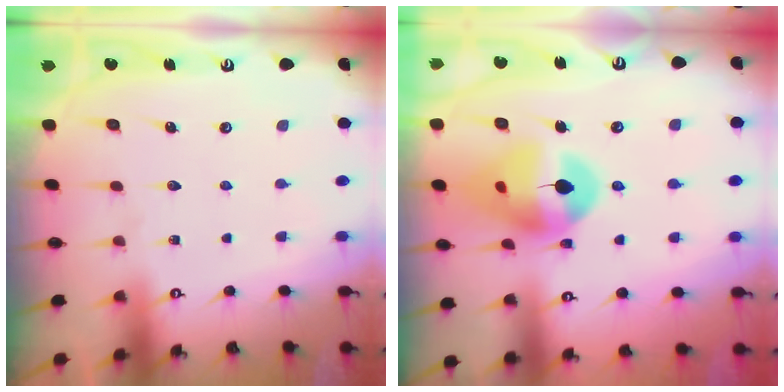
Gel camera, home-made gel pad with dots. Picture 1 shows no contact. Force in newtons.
{"total": 15.8, "press": 15.6, "slide": 1.8}